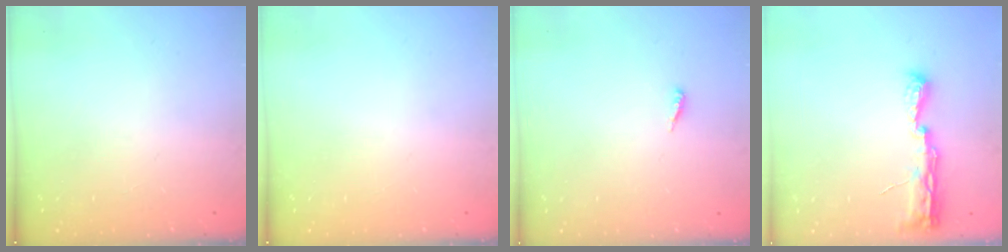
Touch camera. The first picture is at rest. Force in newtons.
{"total": 0.0}
{"total": 3.9, "press": 3.9, "slide": 0.3}
{"total": 8.5, "press": 8.5, "slide": 1.2}